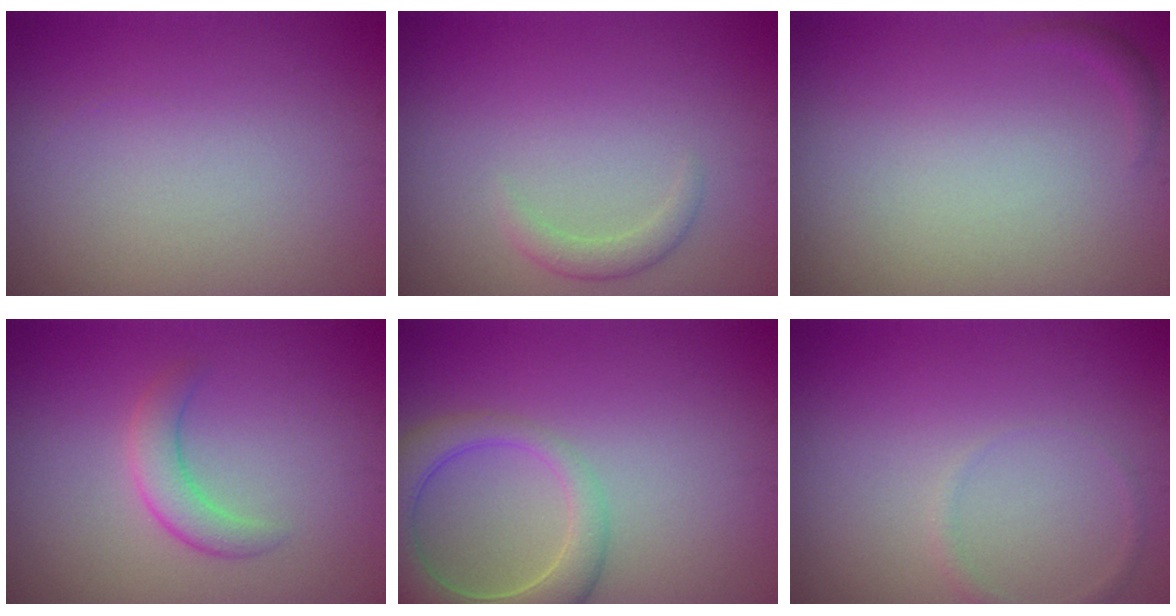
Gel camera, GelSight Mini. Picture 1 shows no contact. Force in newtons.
{"total": 1.4, "press": 1.4, "slide": 0.1}
{"total": 0.6, "press": 0.6, "slide": 0.1}
{"total": 2.4, "press": 2.4, "slide": 0.1}
{"total": 7.4, "press": 7.4, "slide": 0.7}
{"total": 0.8, "press": 0.8, "slide": 0.0}